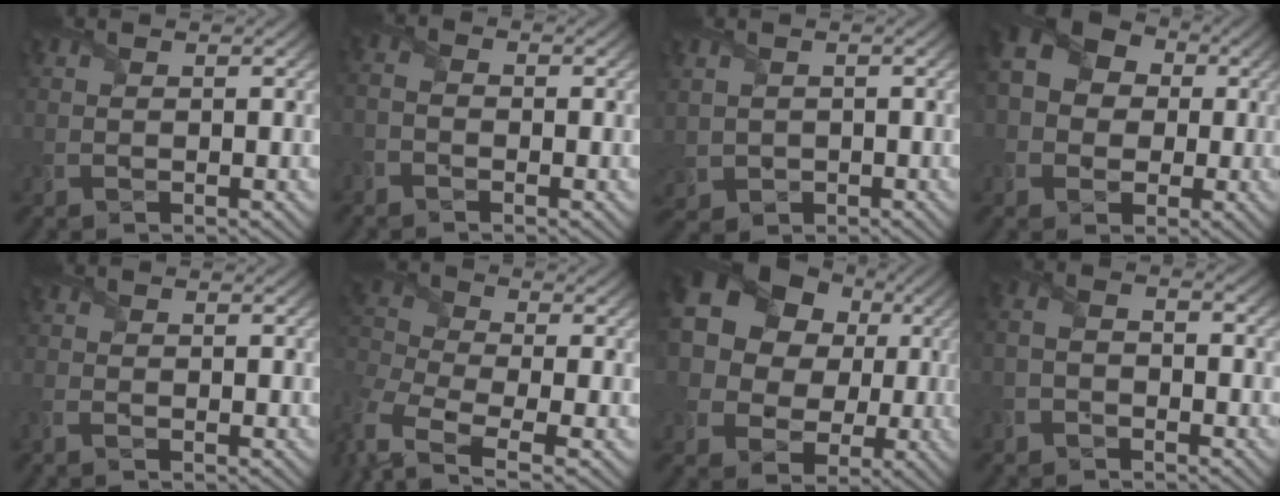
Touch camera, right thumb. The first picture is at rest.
{"total": 1.9, "force": [-1.6, 0.8, 0.8], "torque": [-0.023, 0.000, -0.034]}
{"total": 2.5, "force": [0.0, 2.4, 0.7], "torque": [-0.043, -0.013, -0.002]}
{"total": 9.8, "force": [0.6, 8.4, 5.1], "torque": [-0.132, 0.005, -0.007]}
{"total": 1.8, "force": [-1.2, 0.7, 1.1], "torque": [-0.036, -0.004, -0.029]}
{"total": 8.4, "force": [-3.7, 4.2, 6.3], "torque": [-0.189, -0.020, -0.075]}
{"total": 18.3, "force": [3.6, 15.5, 9.0], "torque": [-0.232, 0.032, 0.048]}
{"total": 2.7, "force": [-2.0, 1.2, 1.3], "torque": [-0.039, -0.001, -0.050]}